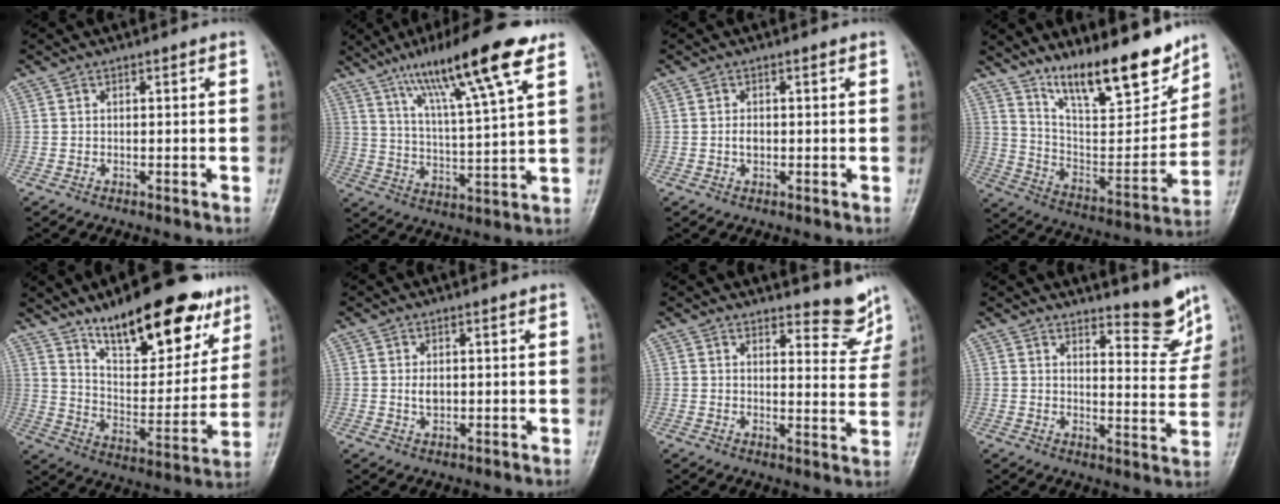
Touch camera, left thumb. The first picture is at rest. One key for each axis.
{"total": 17.6, "fx": 10.4, "fy": 2.4, "fz": 14.0, "tx": -0.228, "ty": -0.034, "tz": 0.176}
{"total": 1.5, "fx": -0.1, "fy": 1.0, "fz": 1.1, "tx": -0.017, "ty": 0.001, "tz": -0.002}
{"total": 20.0, "fx": 14.7, "fy": 5.6, "fz": 12.3, "tx": -0.151, "ty": -0.086, "tz": 0.253}
{"total": 23.2, "fx": 15.1, "fy": 8.9, "fz": 15.2, "tx": -0.175, "ty": -0.063, "tz": 0.242}
{"total": 2.1, "fx": 0.4, "fy": 1.3, "fz": 1.7, "tx": -0.026, "ty": -0.004, "tz": 0.010}
{"total": 8.4, "fx": 7.8, "fy": 2.4, "fz": 2.2, "tx": 0.002, "ty": -0.070, "tz": 0.085}
{"total": 8.8, "fx": 7.6, "fy": 2.1, "fz": 3.9, "tx": -0.027, "ty": -0.073, "tz": 0.101}